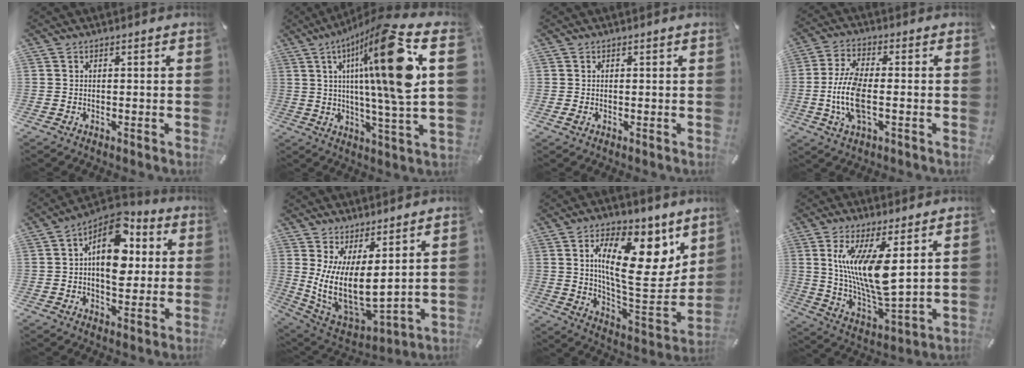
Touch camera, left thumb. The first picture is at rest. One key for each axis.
{"total": 24.4, "fx": 8.1, "fy": 3.5, "fz": 22.8, "tx": -0.370, "ty": -0.047, "tz": 0.108}
{"total": 1.5, "fx": 0.4, "fy": 1.5, "fz": 0.1, "tx": 0.015, "ty": -0.001, "tz": 0.002}
{"total": 11.2, "fx": -1.7, "fy": 4.4, "fz": 10.2, "tx": -0.218, "ty": -0.012, "tz": -0.031}
{"total": 14.6, "fx": 3.9, "fy": 9.2, "fz": 10.6, "tx": -0.170, "ty": -0.028, "tz": 0.070}
{"total": 12.8, "fx": 3.1, "fy": 6.0, "fz": 10.8, "tx": -0.231, "ty": -0.072, "tz": 0.061}
{"total": 21.8, "fx": 8.2, "fy": 9.3, "fz": 17.9, "tx": -0.281, "ty": -0.055, "tz": 0.131}
{"total": 14.5, "fx": 4.9, "fy": 4.3, "fz": 13.0, "tx": -0.271, "ty": -0.037, "tz": 0.080}